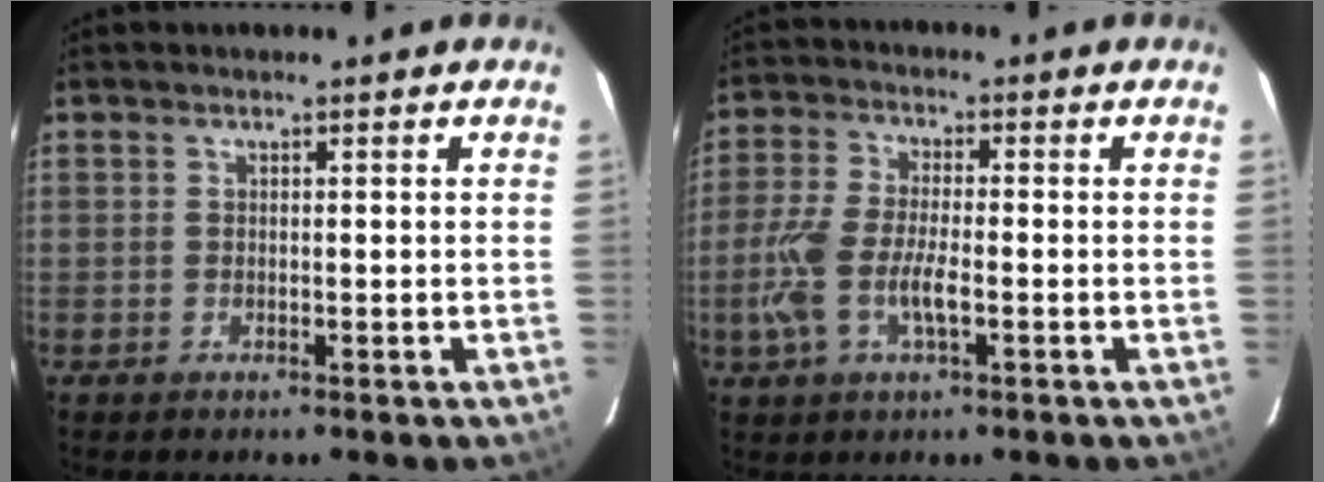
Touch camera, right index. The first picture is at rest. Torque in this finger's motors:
{"motor_torque": [1.14, -0.20, 0.62, 0.17]}